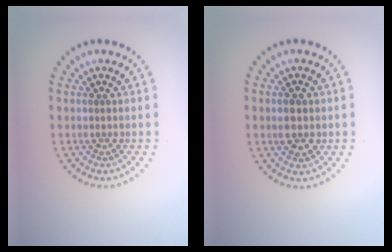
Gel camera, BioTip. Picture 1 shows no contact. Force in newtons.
{"total": 3.1, "press": 3.1, "slide": 0.4}